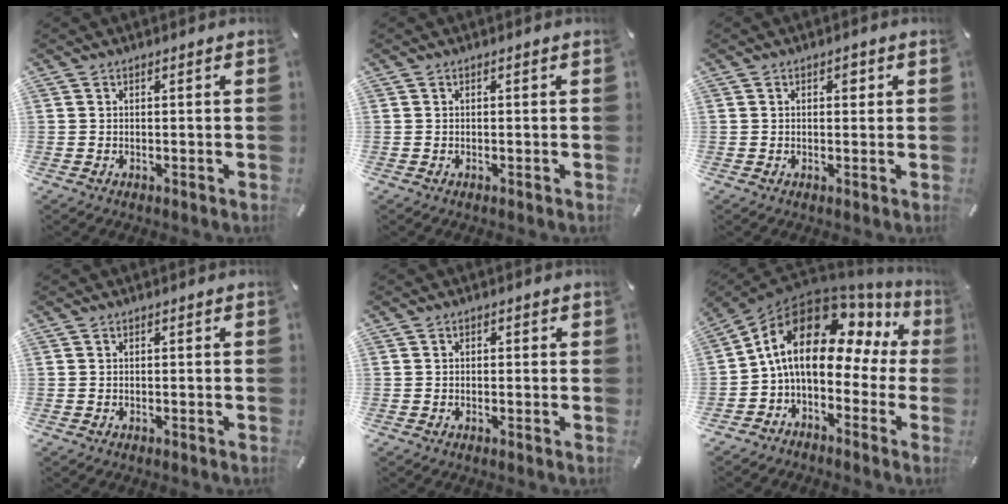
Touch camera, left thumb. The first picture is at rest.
{"total": 0.0}
{"total": 2.0, "force": [0.6, 1.3, 1.3], "torque": [-0.013, 0.001, 0.005]}
{"total": 0.0}
{"total": 0.7, "force": [-0.2, 0.7, 0.3], "torque": [-0.005, 0.005, -0.005]}
{"total": 16.6, "force": [4.4, 10.0, 12.5], "torque": [-0.224, -0.026, 0.069]}